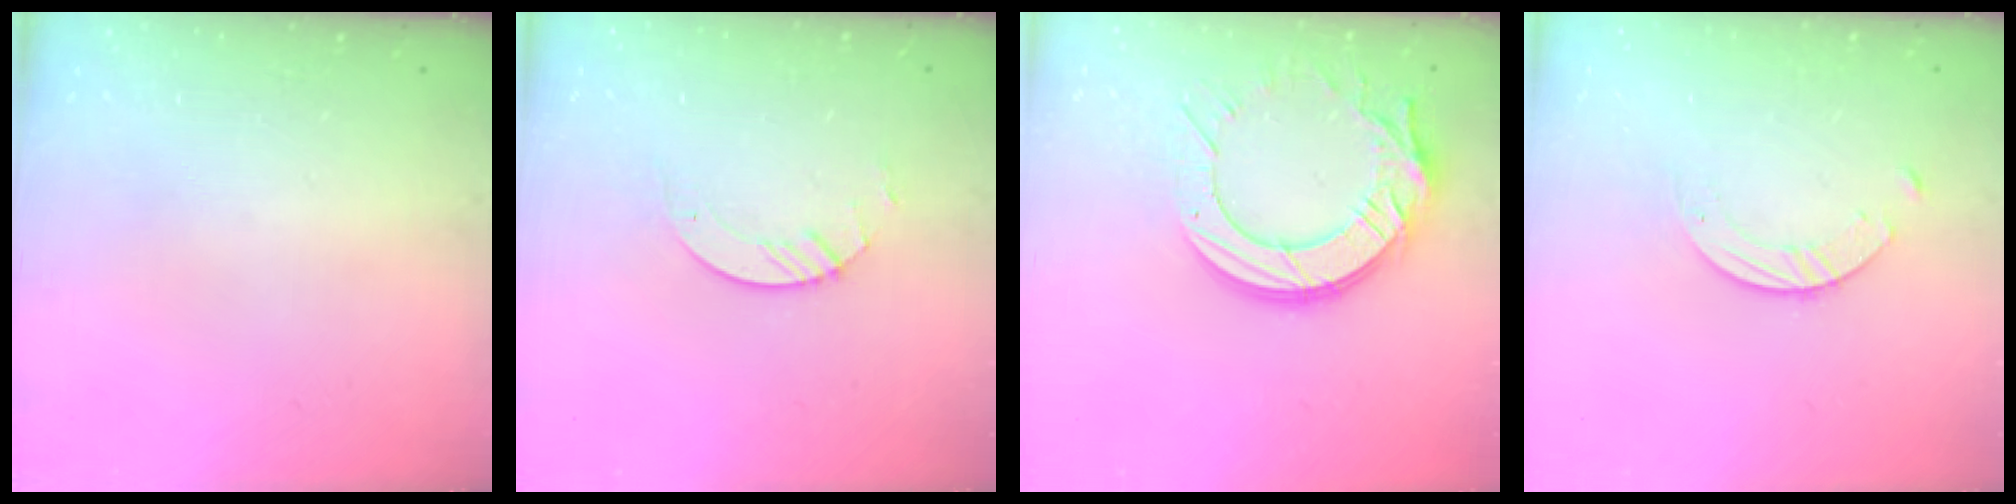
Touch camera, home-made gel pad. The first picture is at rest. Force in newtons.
{"total": 3.5, "press": 3.5, "slide": 0.3}
{"total": 17.4, "press": 17.3, "slide": 1.7}
{"total": 1.4, "press": 1.4, "slide": 0.2}